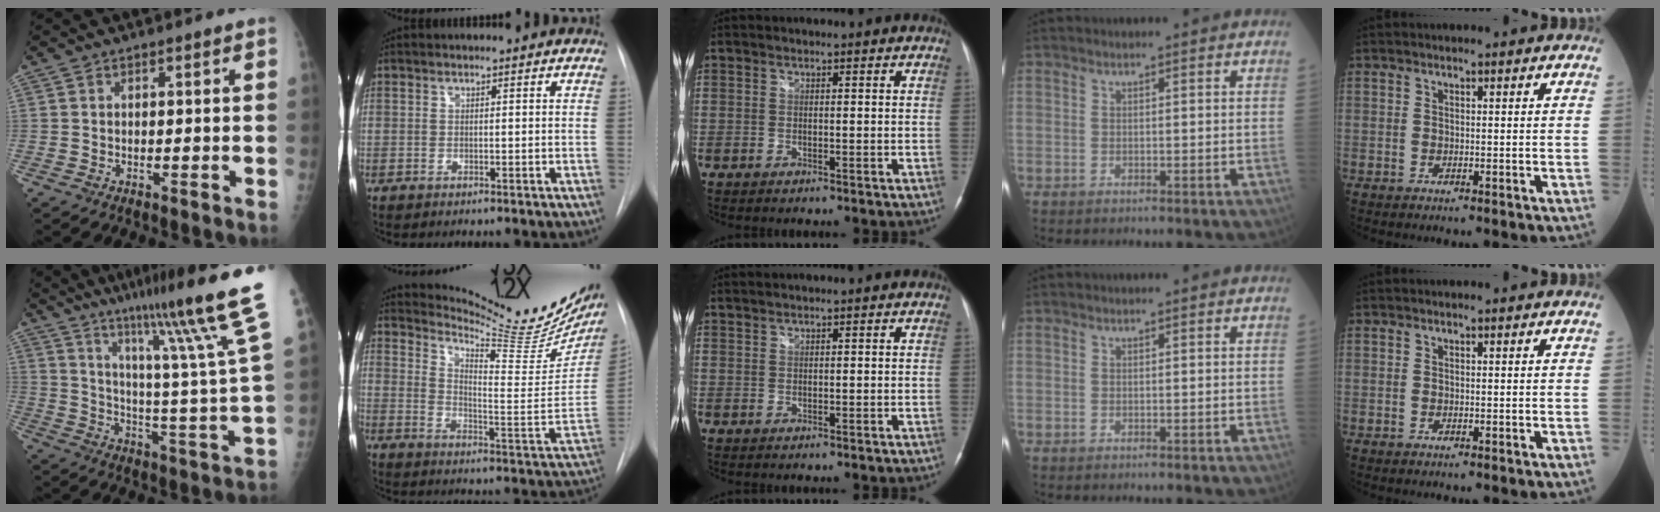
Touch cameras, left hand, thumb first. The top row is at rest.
{"thumb": {"total": 24.4, "force": [16.4, -0.7, 18.1], "torque": [-0.257, -0.093, 0.240]}, "index": {"total": 22.0, "force": [19.8, 3.4, 9.0], "torque": [-0.129, -0.084, 0.260]}, "middle": {"total": 0.8, "force": [0.8, 0.0, 0.1], "torque": [-0.007, 0.007, 0.021]}}